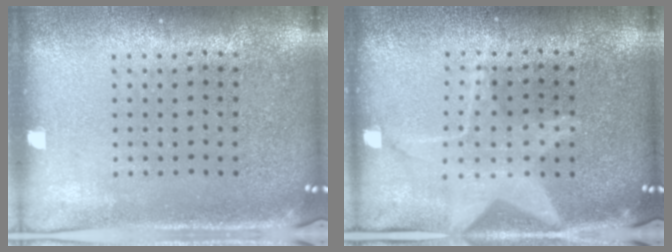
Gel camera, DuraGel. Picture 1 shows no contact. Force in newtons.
{"total": 1.5, "press": 1.5, "slide": 0.2}